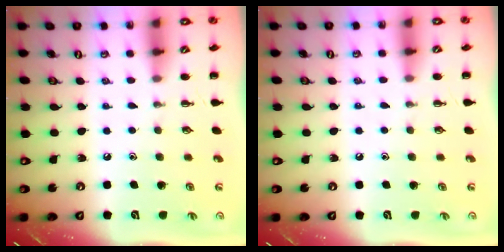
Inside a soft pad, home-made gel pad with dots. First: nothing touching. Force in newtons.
{"total": 4.6, "press": 4.3, "slide": 1.8}